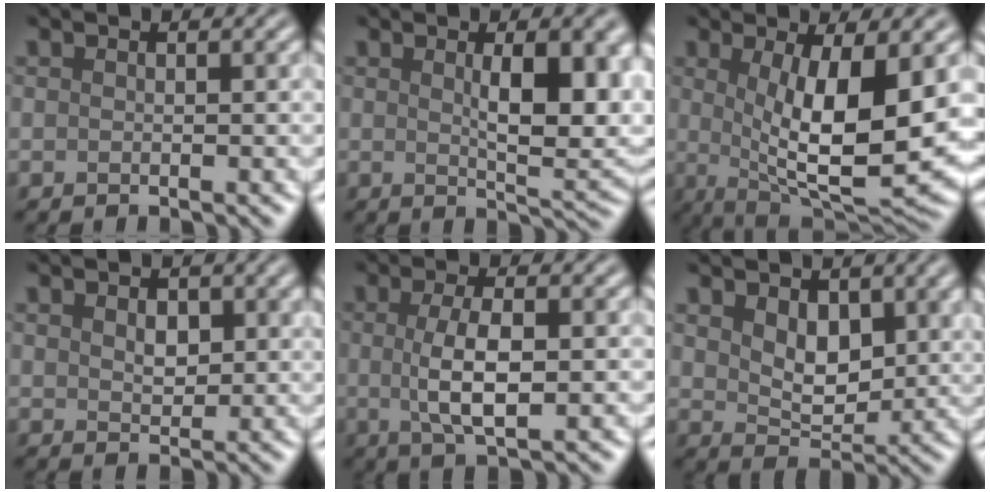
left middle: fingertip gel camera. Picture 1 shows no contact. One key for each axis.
{"total": 7.1, "fx": 1.2, "fy": 2.1, "fz": 6.7, "tx": -0.091, "ty": 0.000, "tz": 0.032}
{"total": 10.7, "fx": 0.5, "fy": 3.4, "fz": 10.1, "tx": -0.160, "ty": -0.015, "tz": 0.020}
{"total": 1.6, "fx": 1.0, "fy": 0.9, "fz": 0.8, "tx": -0.016, "ty": 0.004, "tz": 0.028}
{"total": 4.2, "fx": 0.1, "fy": 1.2, "fz": 4.1, "tx": -0.081, "ty": 0.006, "tz": 0.007}
{"total": 4.1, "fx": 1.9, "fy": 2.4, "fz": 2.8, "tx": -0.058, "ty": -0.003, "tz": 0.043}